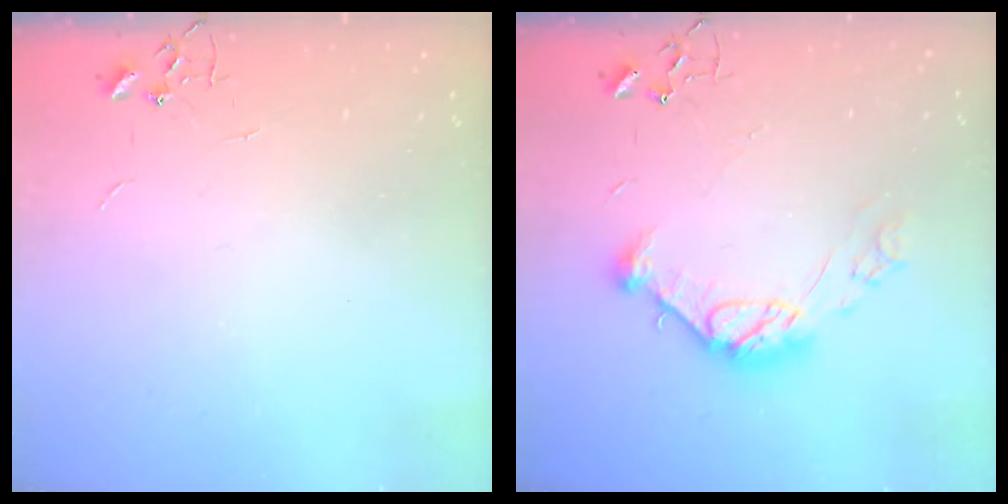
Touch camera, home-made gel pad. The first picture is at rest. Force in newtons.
{"total": 13.0, "press": 12.9, "slide": 0.8}